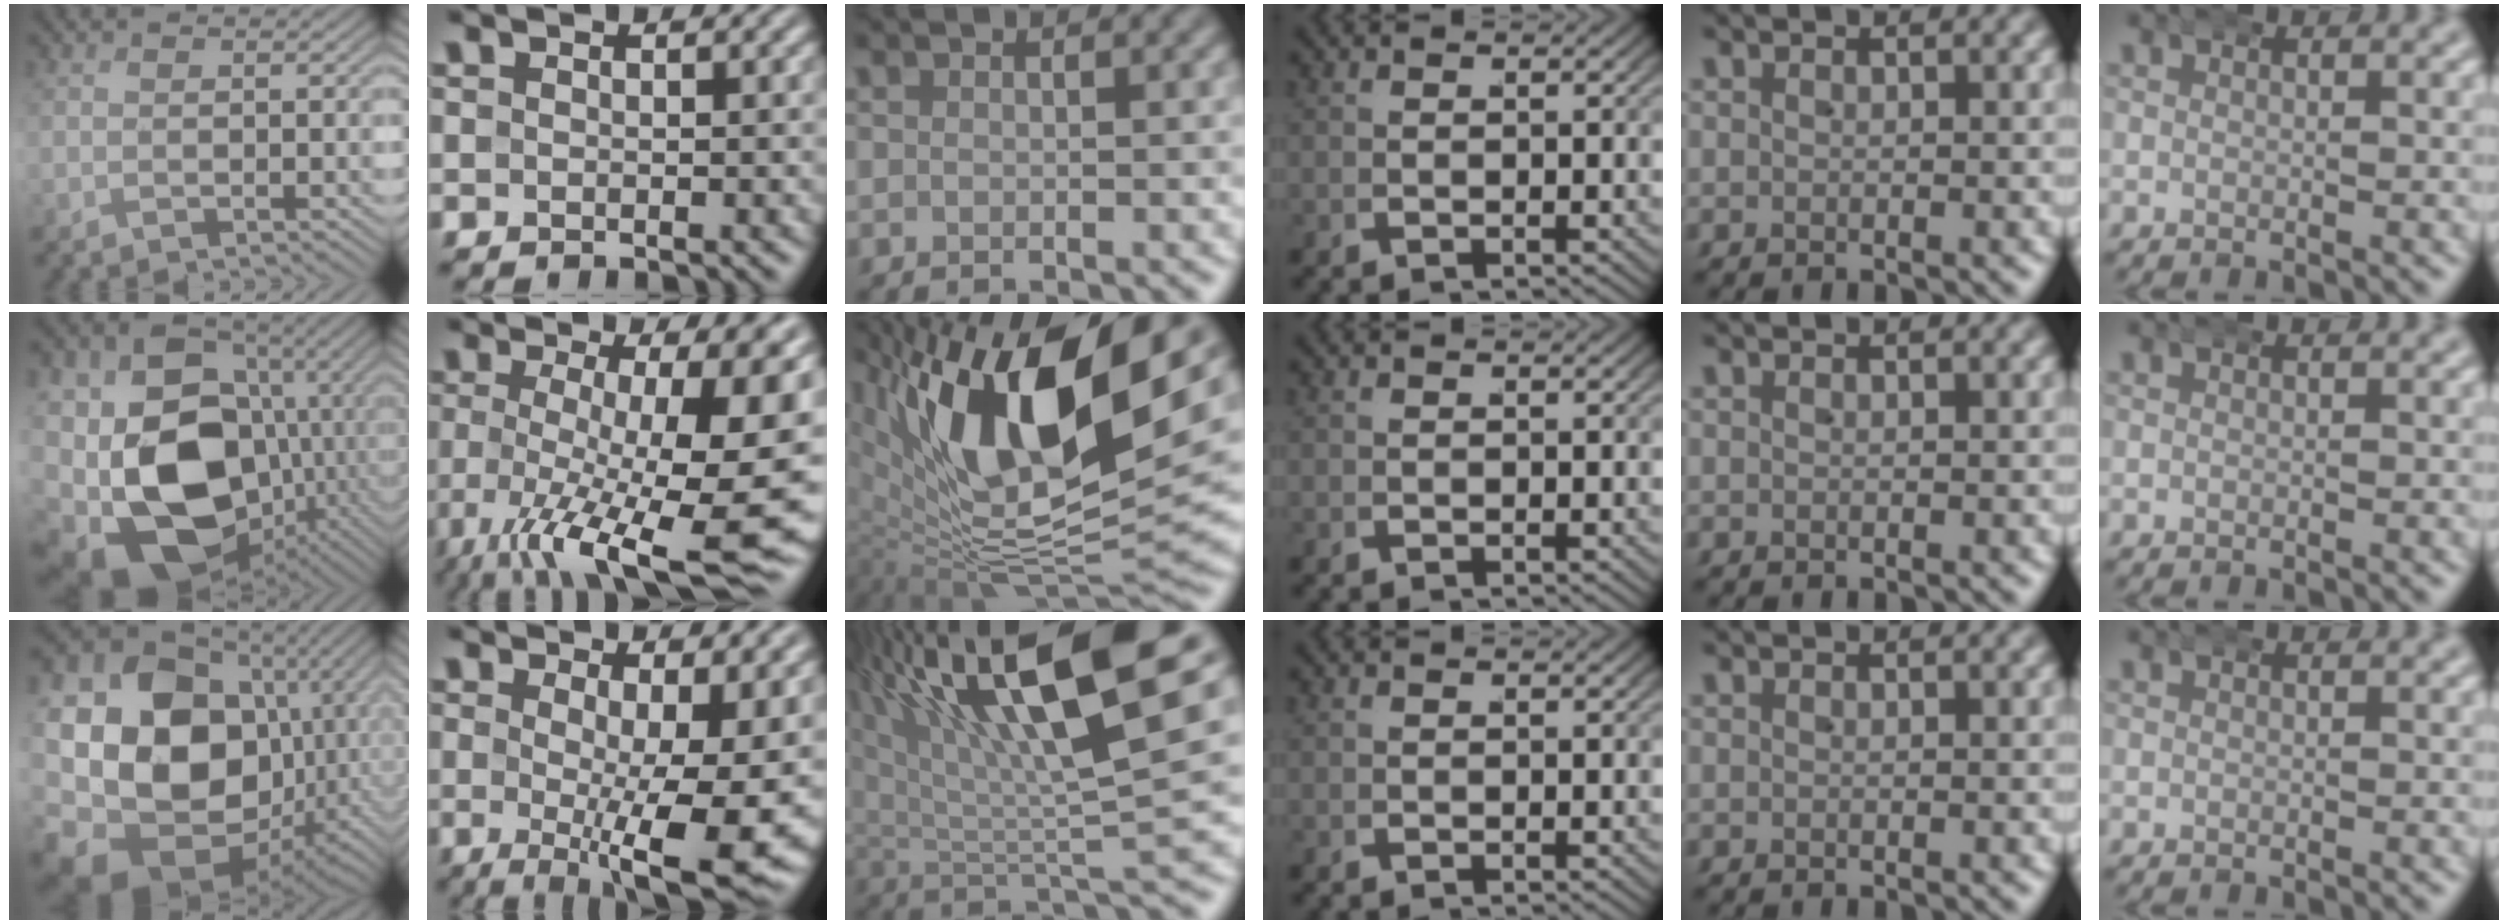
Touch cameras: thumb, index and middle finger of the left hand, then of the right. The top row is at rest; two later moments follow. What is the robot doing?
{"motion": "wrap", "object": "aluminum foil"}